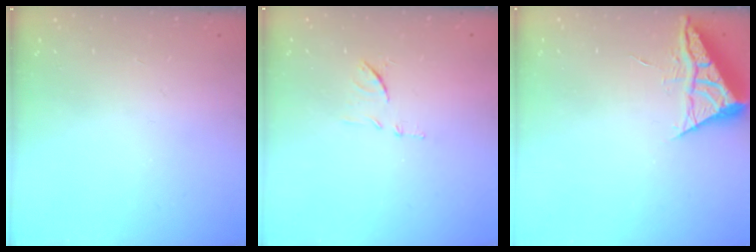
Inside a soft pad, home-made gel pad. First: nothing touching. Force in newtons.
{"total": 8.2, "press": 8.2, "slide": 0.6}
{"total": 6.0, "press": 5.9, "slide": 0.4}